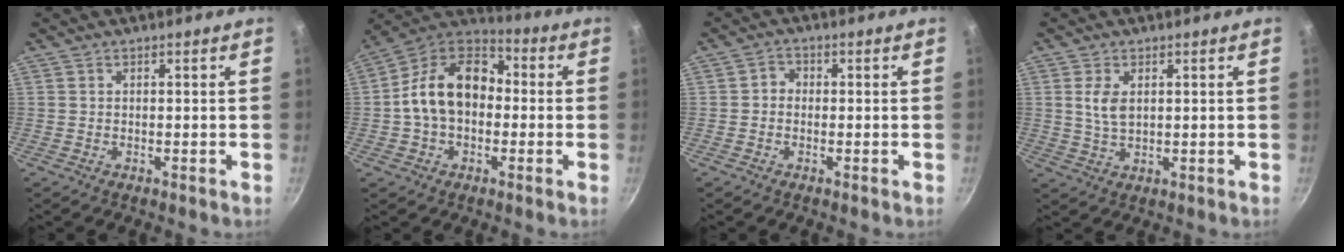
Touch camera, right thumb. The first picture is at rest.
{"total": 16.1, "force": [-0.5, 11.4, 11.3], "torque": [-0.161, 0.046, -0.029]}
{"total": 2.1, "force": [-0.4, 1.8, 0.9], "torque": [-0.010, 0.010, -0.014]}
{"total": 4.5, "force": [1.2, 2.5, 3.5], "torque": [-0.066, -0.006, 0.025]}